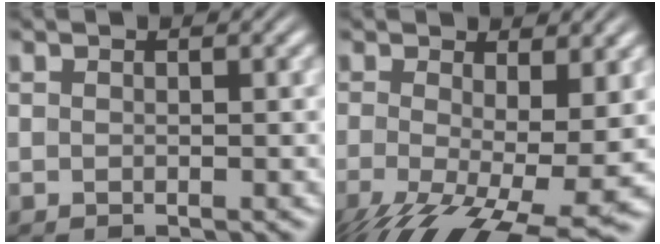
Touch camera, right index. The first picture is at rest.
{"total": 9.8, "force": [-4.9, 4.4, 7.2], "torque": [-0.134, -0.069, -0.043]}